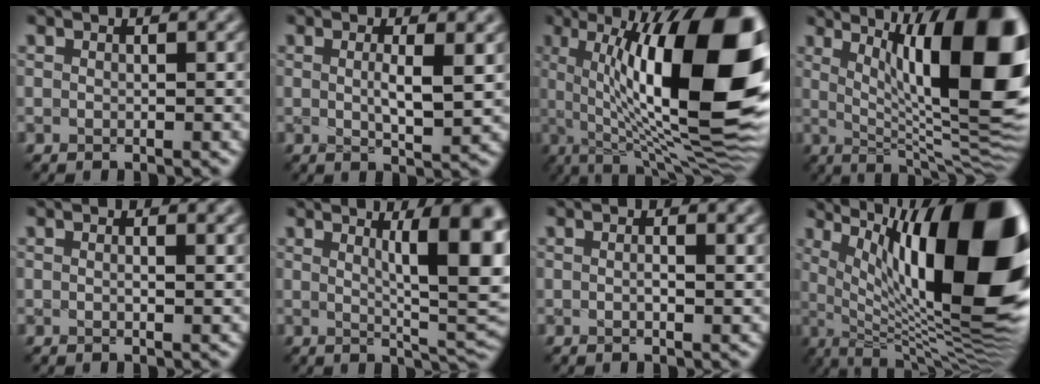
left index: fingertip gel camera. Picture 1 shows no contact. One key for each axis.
{"total": 3.3, "fx": 0.5, "fy": 0.6, "fz": 3.2, "tx": -0.054, "ty": -0.008, "tz": 0.011}
{"total": 18.4, "fx": 2.5, "fy": 5.6, "fz": 17.3, "tx": -0.237, "ty": 0.014, "tz": 0.038}
{"total": 17.1, "fx": 4.1, "fy": 5.4, "fz": 15.7, "tx": -0.189, "ty": 0.009, "tz": 0.068}
{"total": 0.9, "fx": 0.2, "fy": 0.2, "fz": 0.9, "tx": -0.016, "ty": -0.003, "tz": 0.002}
{"total": 10.2, "fx": 2.6, "fy": 2.7, "fz": 9.5, "tx": -0.109, "ty": 0.001, "tz": 0.042}
{"total": 1.2, "fx": 0.0, "fy": 0.3, "fz": 1.1, "tx": -0.021, "ty": -0.003, "tz": -0.001}
{"total": 19.1, "fx": 4.8, "fy": 6.4, "fz": 17.4, "tx": -0.241, "ty": 0.018, "tz": 0.083}